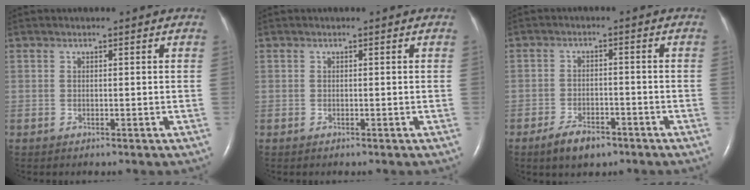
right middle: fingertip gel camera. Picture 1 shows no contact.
{"total": 0.0}
{"total": 5.0, "force": [-3.5, 2.2, 2.8], "torque": [-0.057, 0.000, -0.054]}